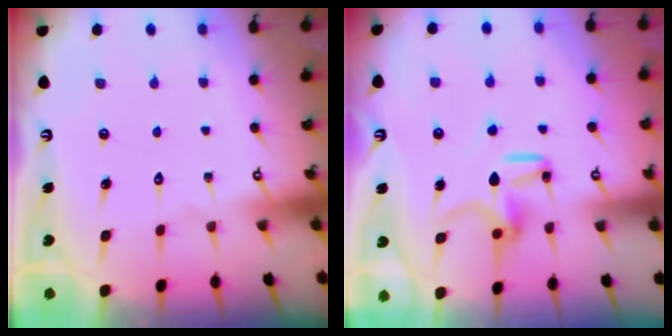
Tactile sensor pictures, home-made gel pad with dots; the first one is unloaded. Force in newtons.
{"total": 9.9, "press": 9.9, "slide": 0.6}